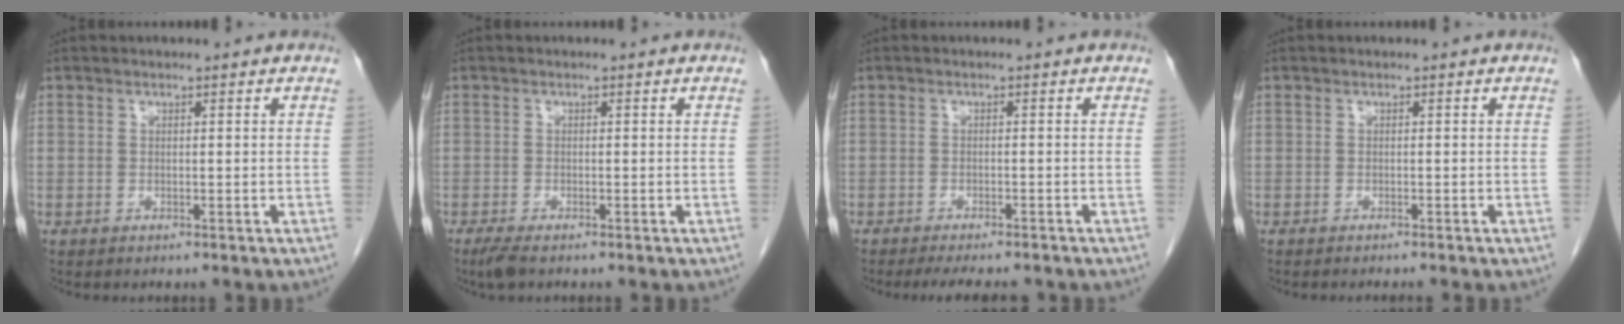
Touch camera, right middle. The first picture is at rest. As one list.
[{"total": 2.0, "force": [-1.5, 0.4, 1.3], "torque": [-0.033, -0.007, -0.028]}, {"total": 7.3, "force": [-6.4, 1.3, 3.1], "torque": [-0.039, -0.011, -0.087]}, {"total": 2.1, "force": [-1.9, -0.2, 1.0], "torque": [-0.008, 0.003, -0.022]}]